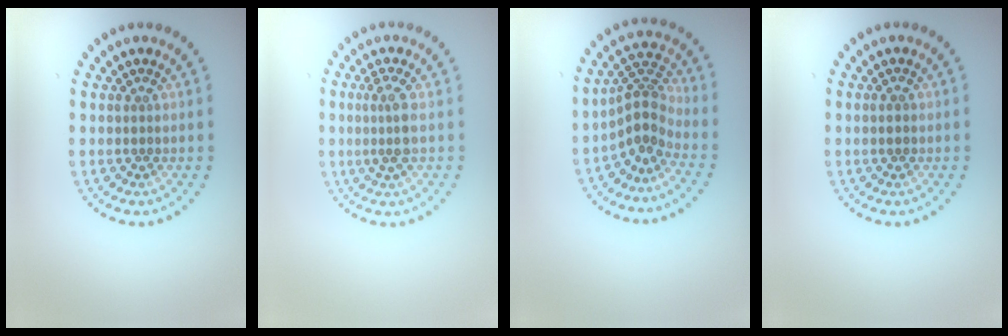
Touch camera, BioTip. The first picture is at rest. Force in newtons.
{"total": 2.2, "press": 1.8, "slide": 1.2}
{"total": 3.3, "press": 2.3, "slide": 2.4}
{"total": 0.9, "press": 0.9, "slide": 0.1}